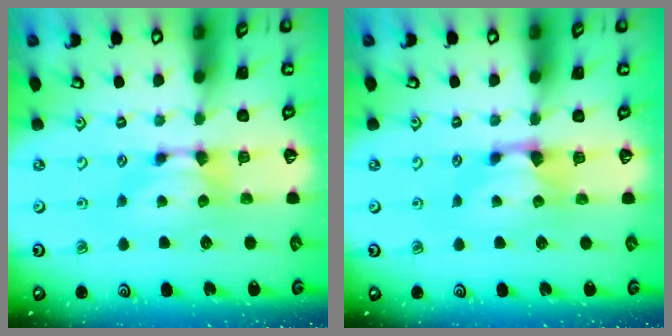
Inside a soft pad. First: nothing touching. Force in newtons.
{"total": 0.6, "press": 0.1, "slide": 0.6}